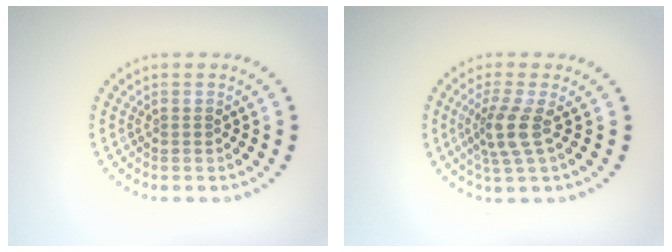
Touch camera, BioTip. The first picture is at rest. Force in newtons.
{"total": 2.9, "press": 2.1, "slide": 1.9}